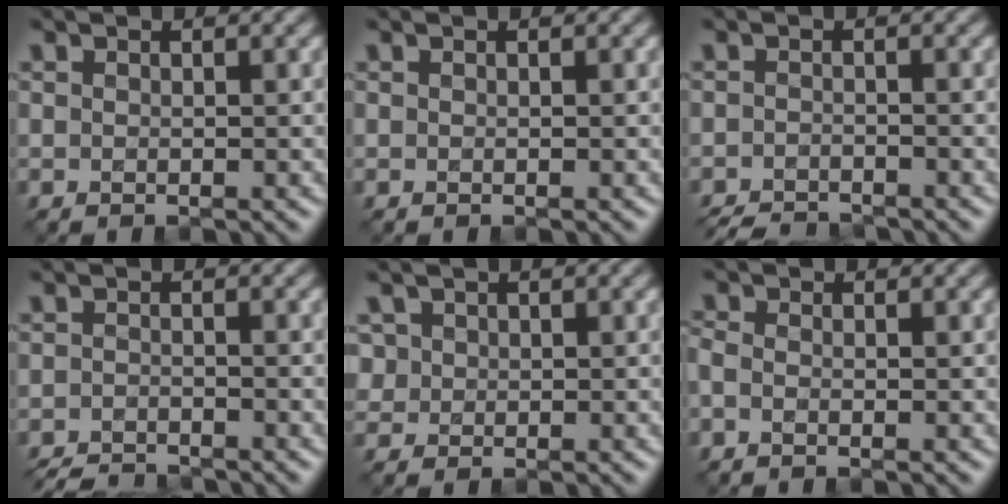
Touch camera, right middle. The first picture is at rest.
{"total": 0.0}
{"total": 3.2, "force": [-3.0, 0.5, 0.8], "torque": [-0.011, -0.008, -0.058]}
{"total": 3.1, "force": [-2.9, 0.5, 0.8], "torque": [-0.011, -0.006, -0.058]}
{"total": 1.7, "force": [0.5, 1.6, 0.4], "torque": [-0.008, 0.002, 0.016]}
{"total": 1.2, "force": [-0.4, 0.7, 0.9], "torque": [-0.024, -0.005, -0.016]}